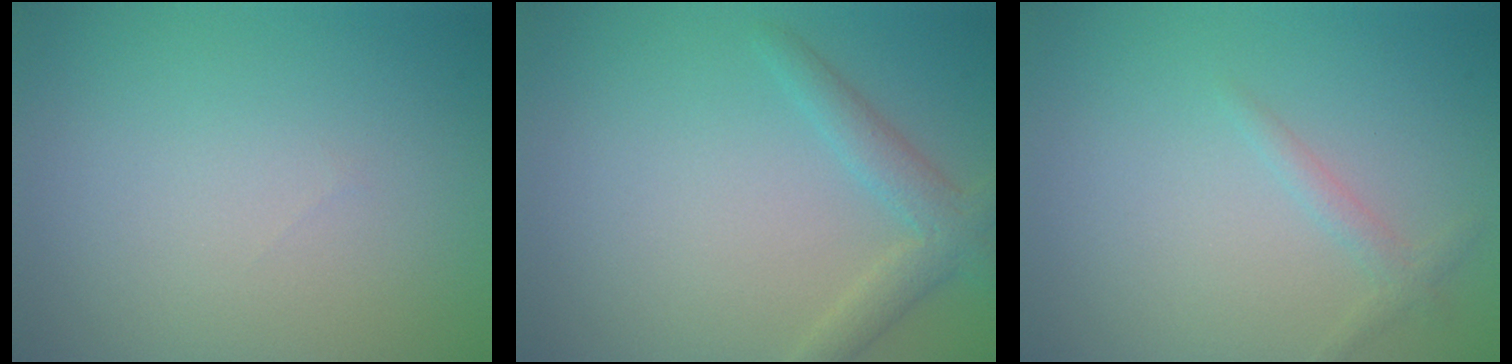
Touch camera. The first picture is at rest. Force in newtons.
{"total": 2.6, "press": 2.6, "slide": 0.1}
{"total": 1.1, "press": 1.1, "slide": 0.0}